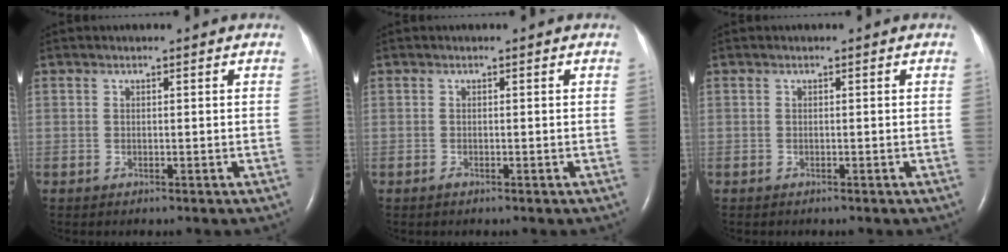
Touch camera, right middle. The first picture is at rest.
{"total": 0.0}
{"total": 0.0}